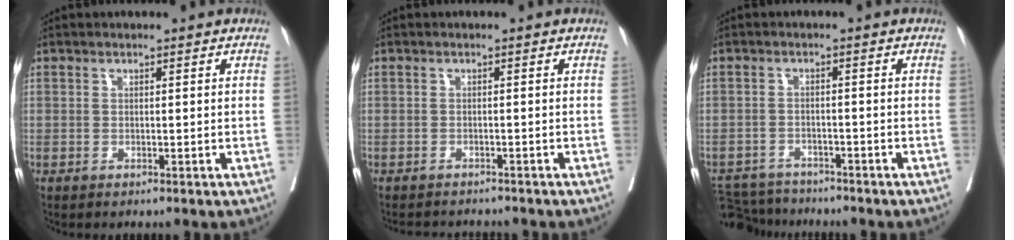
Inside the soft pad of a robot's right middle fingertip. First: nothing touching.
{"total": 5.0, "force": [-4.8, 0.9, 1.0], "torque": [-0.006, -0.006, -0.065]}
{"total": 7.1, "force": [-6.9, 1.7, 0.5], "torque": [-0.006, -0.003, -0.112]}